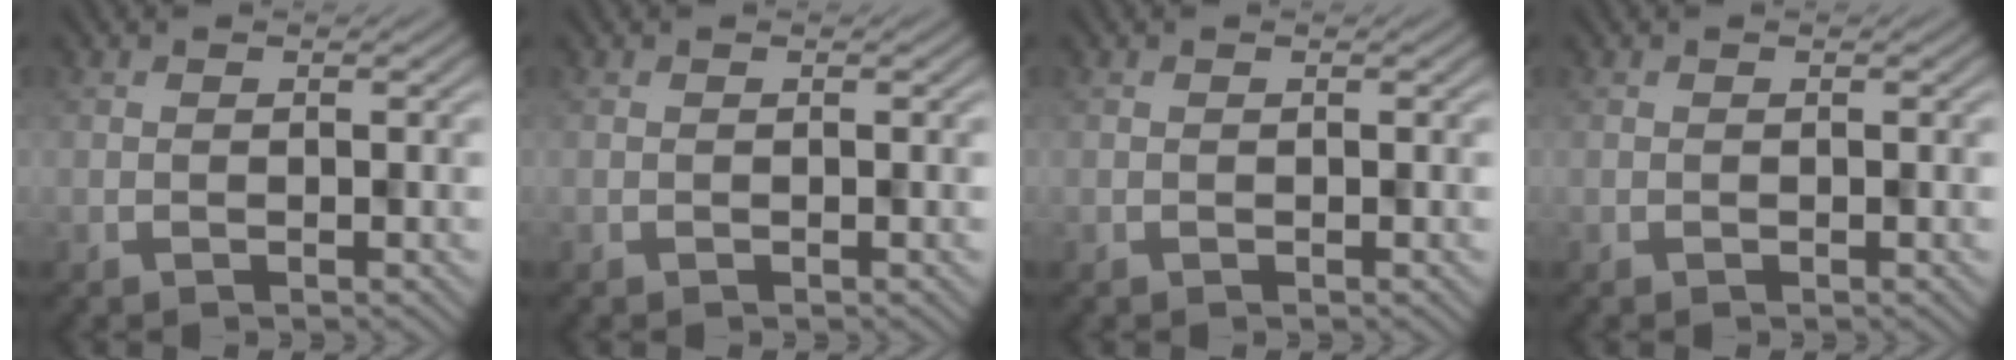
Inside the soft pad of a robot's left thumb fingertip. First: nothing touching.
{"total": 0.0}
{"total": 0.0}
{"total": 0.0}